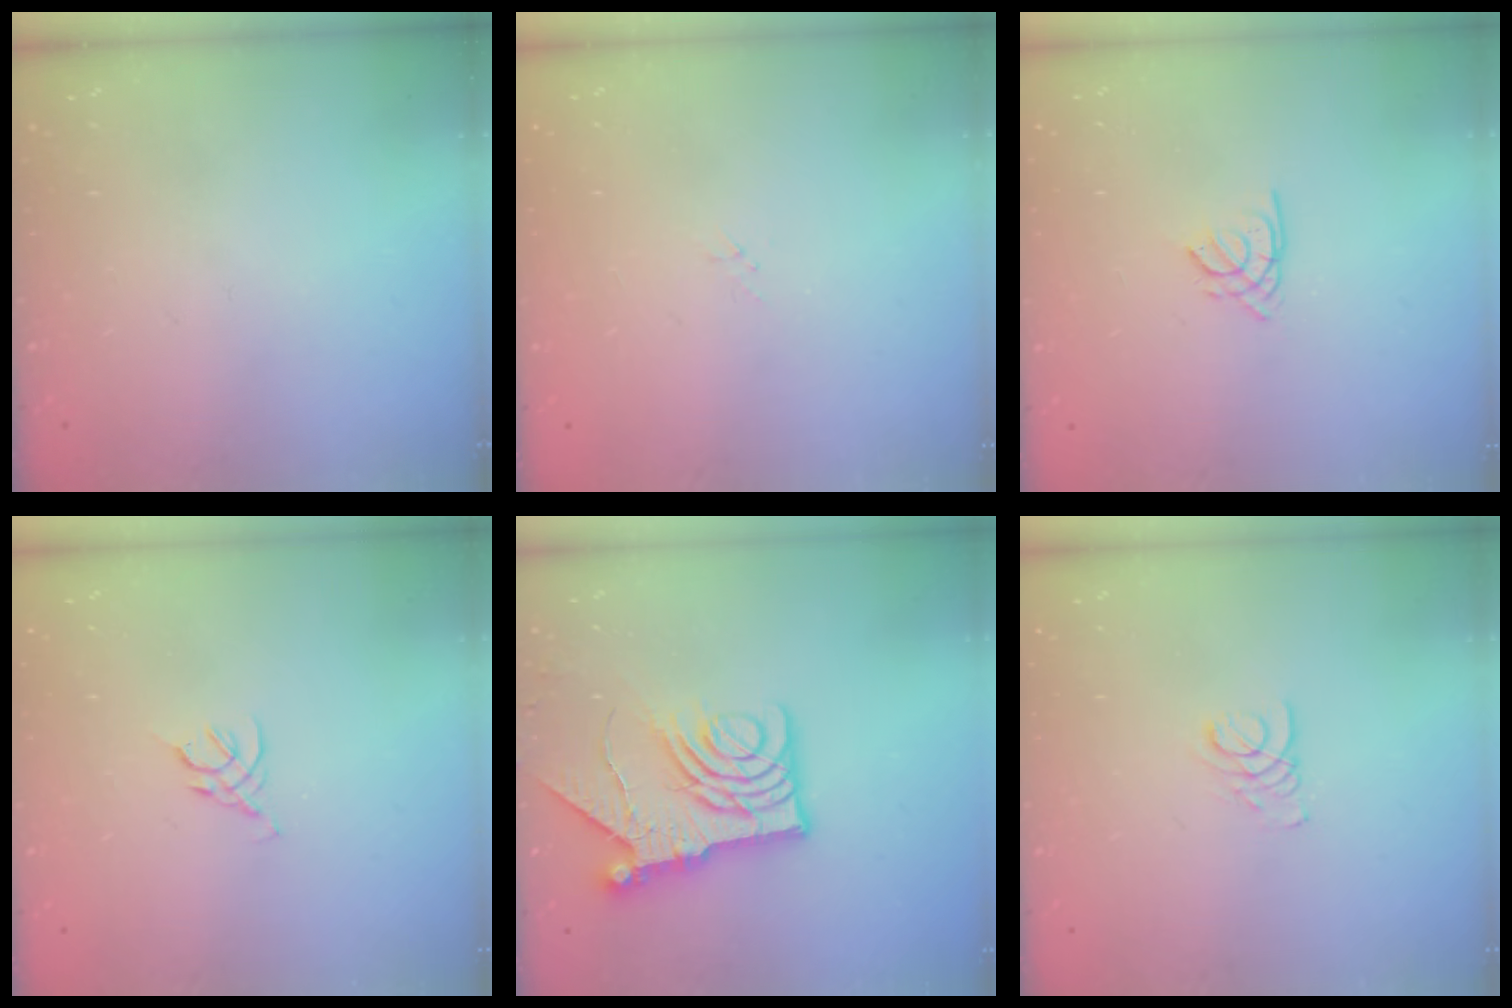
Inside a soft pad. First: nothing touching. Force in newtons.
{"total": 1.7, "press": 1.6, "slide": 0.2}
{"total": 1.5, "press": 1.4, "slide": 0.4}
{"total": 2.5, "press": 2.5, "slide": 0.7}
{"total": 14.8, "press": 14.7, "slide": 1.3}
{"total": 1.9, "press": 1.9, "slide": 0.2}